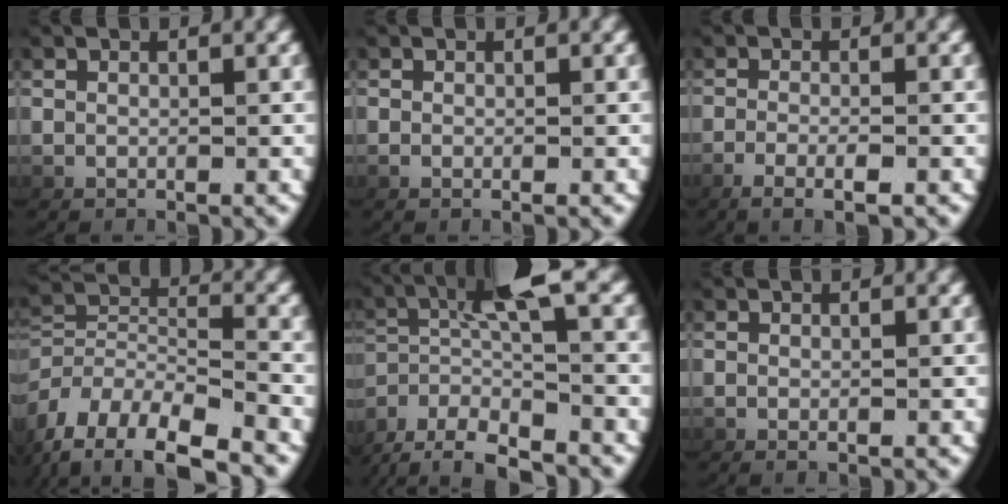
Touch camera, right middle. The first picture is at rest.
{"total": 0.7, "force": [-0.4, 0.4, 0.5], "torque": [-0.014, 0.000, -0.006]}
{"total": 3.0, "force": [-1.8, 0.5, 2.3], "torque": [-0.052, -0.002, -0.030]}
{"total": 7.8, "force": [-3.0, 5.1, 5.0], "torque": [-0.108, -0.014, -0.047]}
{"total": 6.1, "force": [-1.0, 3.4, 5.0], "torque": [-0.112, -0.012, -0.010]}
{"total": 0.6, "force": [-0.5, 0.3, 0.3], "torque": [-0.013, -0.006, -0.003]}